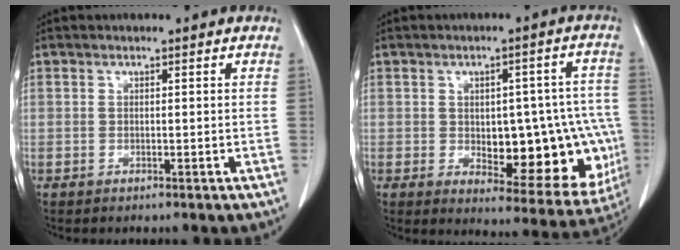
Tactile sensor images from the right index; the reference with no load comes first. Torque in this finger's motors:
{"motor_torque": [0.92, -0.57, 0.29, 0.07]}